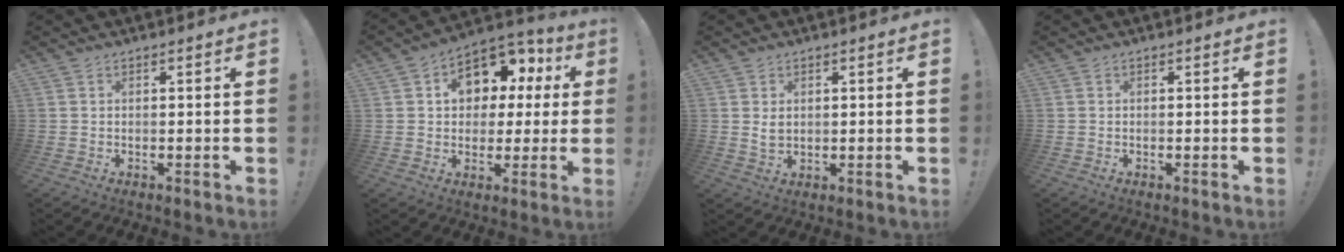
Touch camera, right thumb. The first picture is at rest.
{"total": 11.7, "force": [4.4, 8.8, 6.4], "torque": [-0.093, -0.026, 0.079]}
{"total": 3.1, "force": [1.4, 2.1, 1.8], "torque": [-0.022, -0.001, 0.024]}
{"total": 0.0}